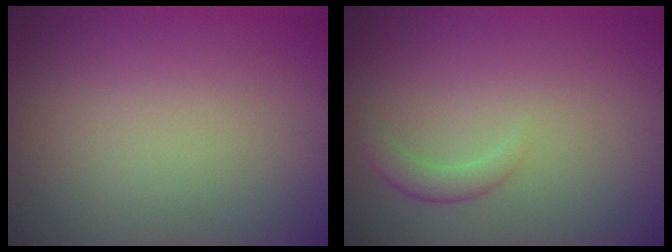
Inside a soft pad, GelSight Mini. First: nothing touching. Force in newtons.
{"total": 1.5, "press": 1.5, "slide": 0.1}